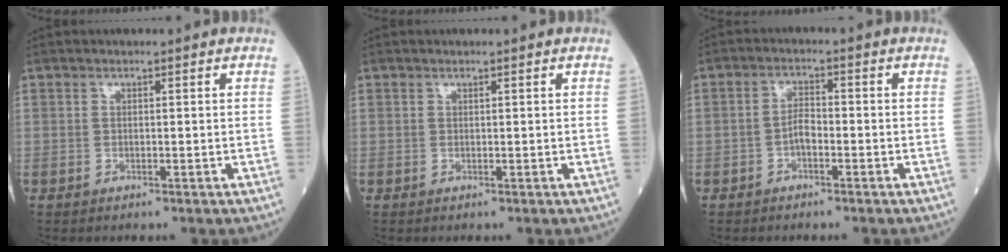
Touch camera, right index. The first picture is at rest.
{"total": 0.0}
{"total": 2.4, "force": [-1.2, 0.9, 1.9], "torque": [-0.031, 0.005, -0.023]}